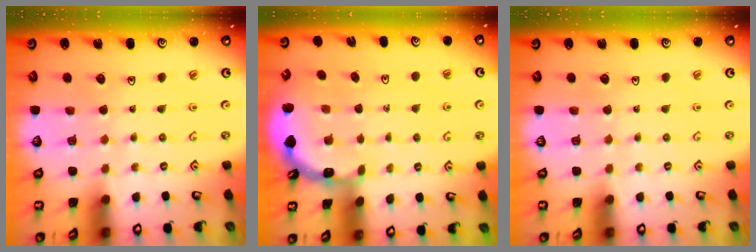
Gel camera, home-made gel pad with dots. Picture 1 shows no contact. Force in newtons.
{"total": 2.2, "press": 2.2, "slide": 0.1}
{"total": 0.0}